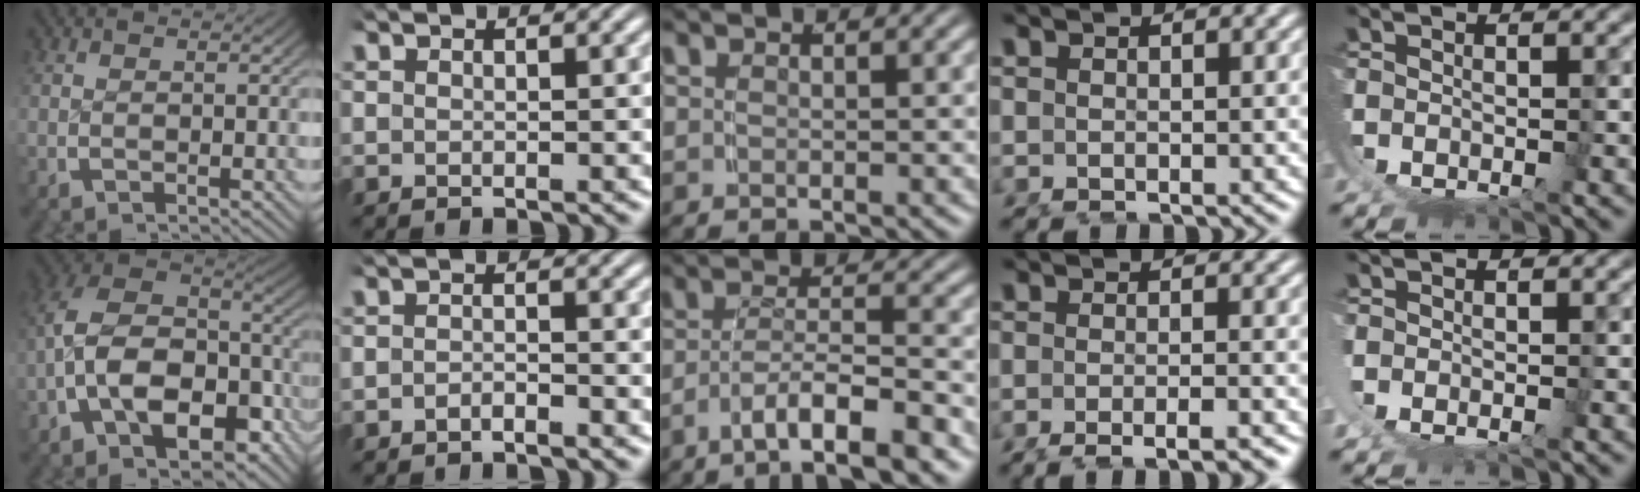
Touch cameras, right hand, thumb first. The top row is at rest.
{"thumb": {"total": 13.8, "force": [-2.1, 9.6, 9.7], "torque": [-0.220, -0.049, -0.017]}, "index": {"total": 1.5, "force": [-1.4, 0.3, 0.3], "torque": [-0.001, -0.001, -0.029]}, "middle": {"total": 5.5, "force": [-3.6, 1.3, 3.9], "torque": [-0.057, -0.007, -0.056]}, "ring": {"total": 3.4, "force": [-2.7, 0.3, 2.0], "torque": [-0.030, -0.003, -0.044]}, "little": {"total": 1.0, "force": [0.2, 0.3, 0.9], "torque": [-0.026, -0.004, 0.008]}}